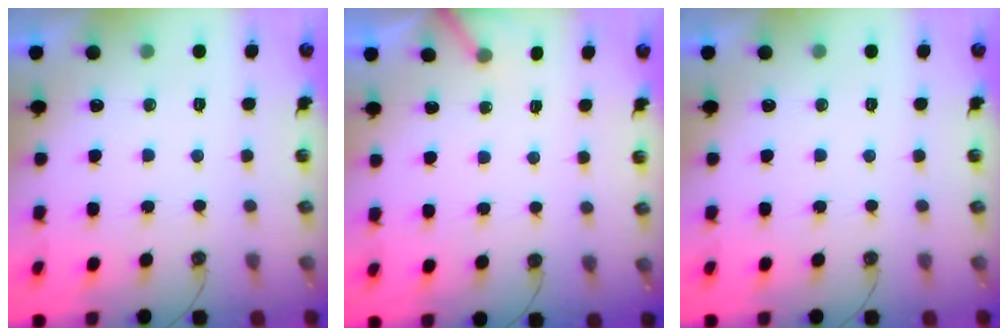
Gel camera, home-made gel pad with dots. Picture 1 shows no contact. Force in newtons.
{"total": 2.5, "press": 2.5, "slide": 0.1}
{"total": 0.0}